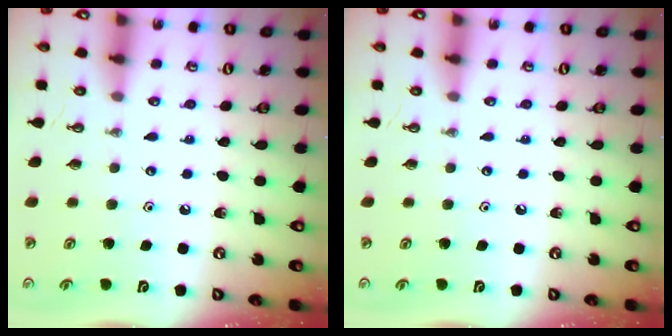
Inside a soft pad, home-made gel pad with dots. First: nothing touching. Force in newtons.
{"total": 0.0}